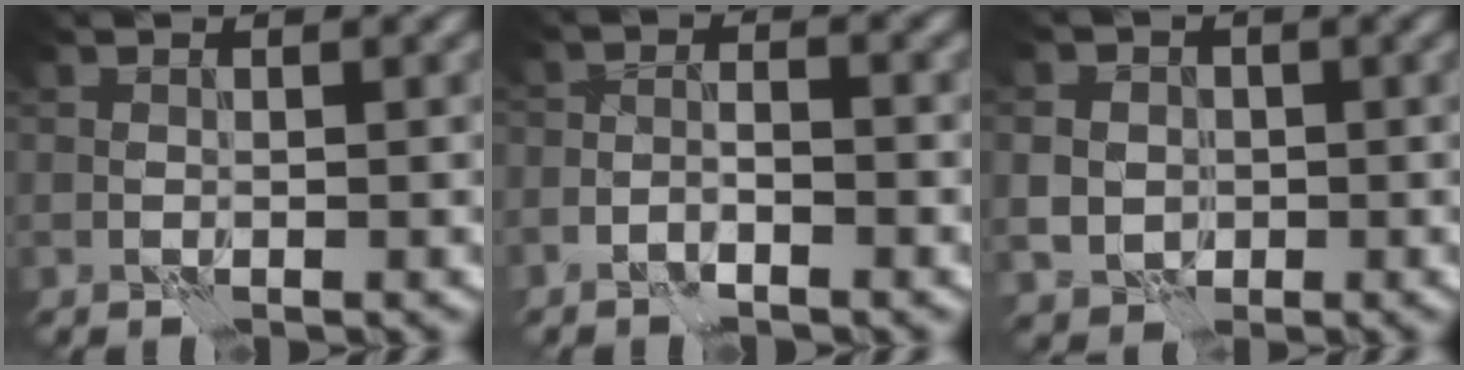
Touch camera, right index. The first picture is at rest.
{"total": 1.8, "force": [-1.4, 0.6, 1.0], "torque": [-0.006, 0.008, -0.033]}
{"total": 3.9, "force": [-0.1, 3.7, 1.4], "torque": [-0.016, 0.006, -0.016]}